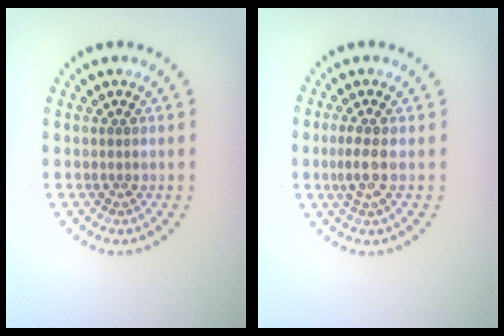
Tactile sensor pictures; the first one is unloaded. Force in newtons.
{"total": 2.1, "press": 1.7, "slide": 1.2}